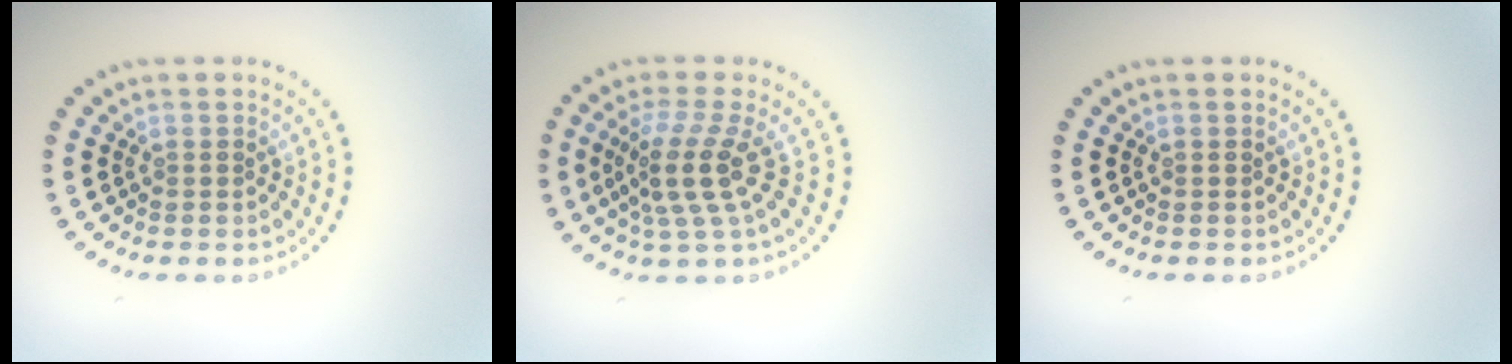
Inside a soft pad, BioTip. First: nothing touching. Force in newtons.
{"total": 3.9, "press": 2.8, "slide": 2.7}
{"total": 0.0}